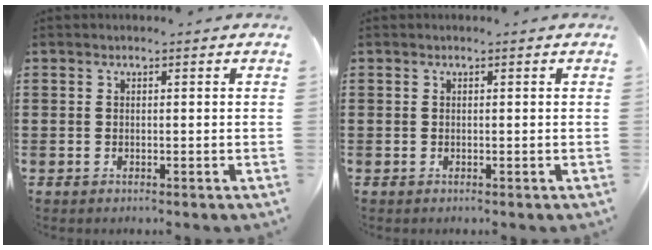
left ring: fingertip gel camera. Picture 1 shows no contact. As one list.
[{"total": 0.0}]